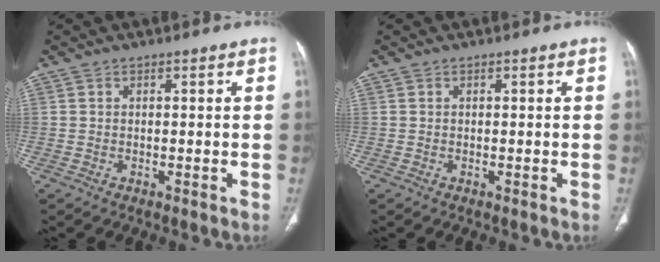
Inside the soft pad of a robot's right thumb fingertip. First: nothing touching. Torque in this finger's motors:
{"motor_torque": [-0.24, 0.08, -0.16, 0.07, 0.05]}